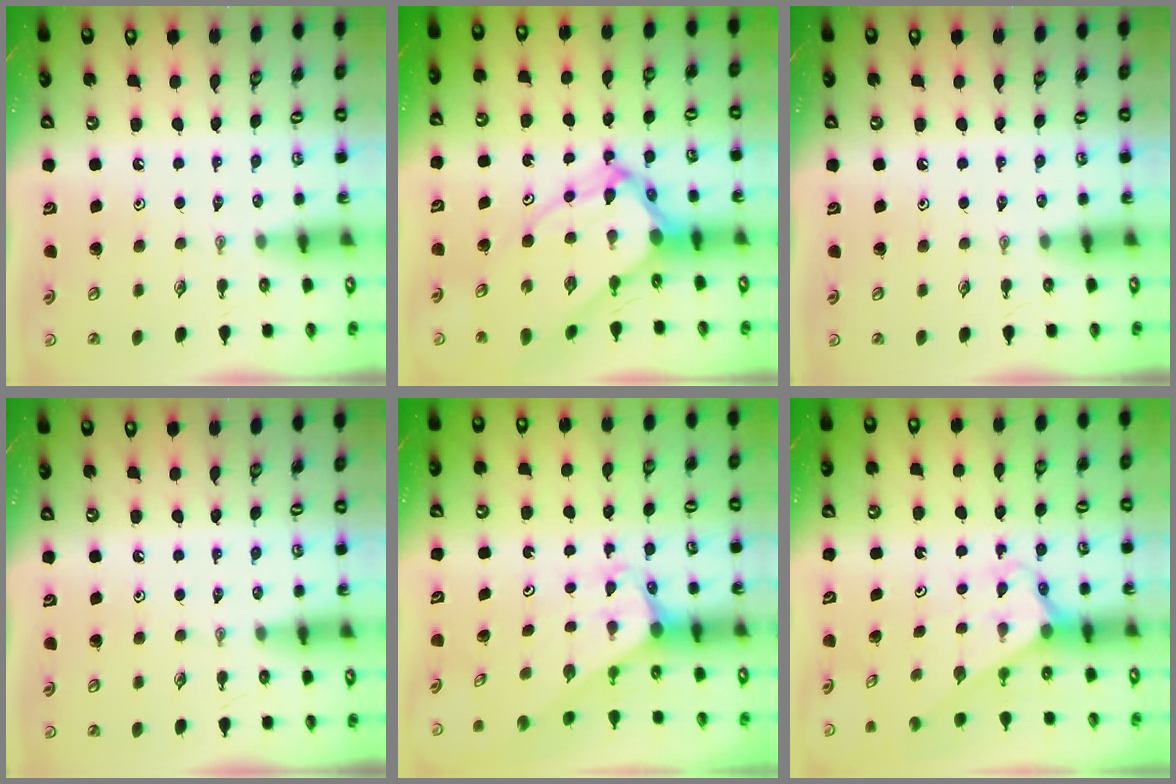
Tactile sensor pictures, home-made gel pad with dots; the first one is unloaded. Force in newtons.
{"total": 10.8, "press": 10.7, "slide": 1.1}
{"total": 0.0}
{"total": 0.0}
{"total": 2.0, "press": 2.0, "slide": 0.1}
{"total": 2.6, "press": 2.6, "slide": 0.1}